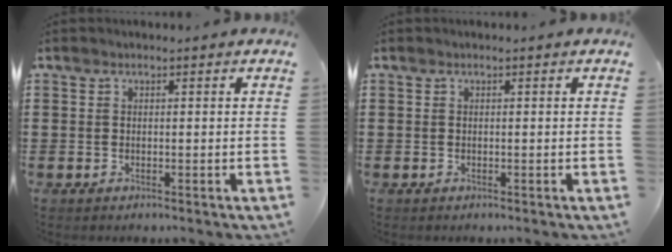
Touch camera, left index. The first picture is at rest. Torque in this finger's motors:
{"motor_torque": [-0.01, 0.00, 0.00, 0.00]}